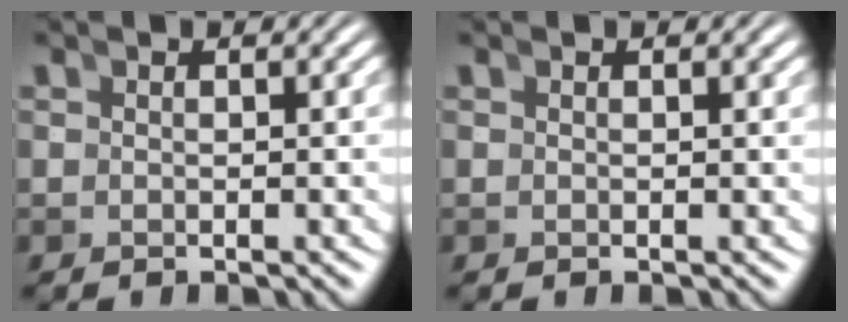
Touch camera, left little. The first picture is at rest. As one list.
[{"total": 0.0}]